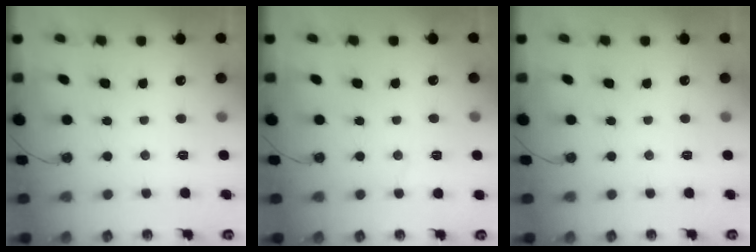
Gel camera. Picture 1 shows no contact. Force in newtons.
{"total": 5.3, "press": 5.0, "slide": 1.9}
{"total": 0.0}